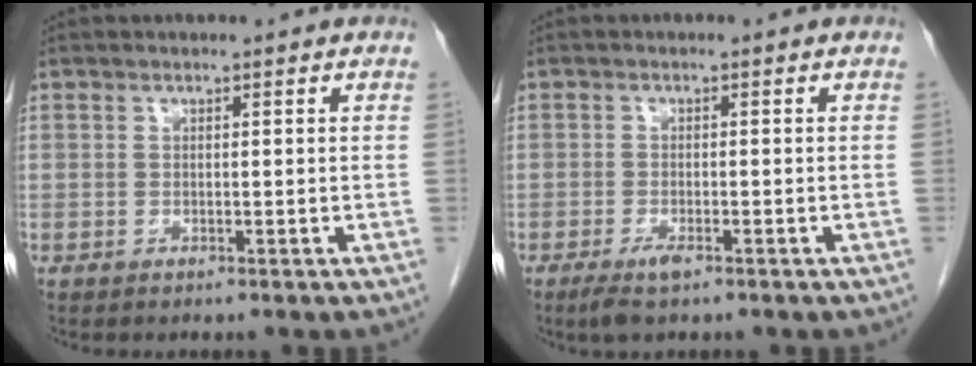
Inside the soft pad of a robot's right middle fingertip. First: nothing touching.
{"total": 2.9, "force": [-1.8, 0.6, 2.1], "torque": [-0.046, -0.005, -0.033]}